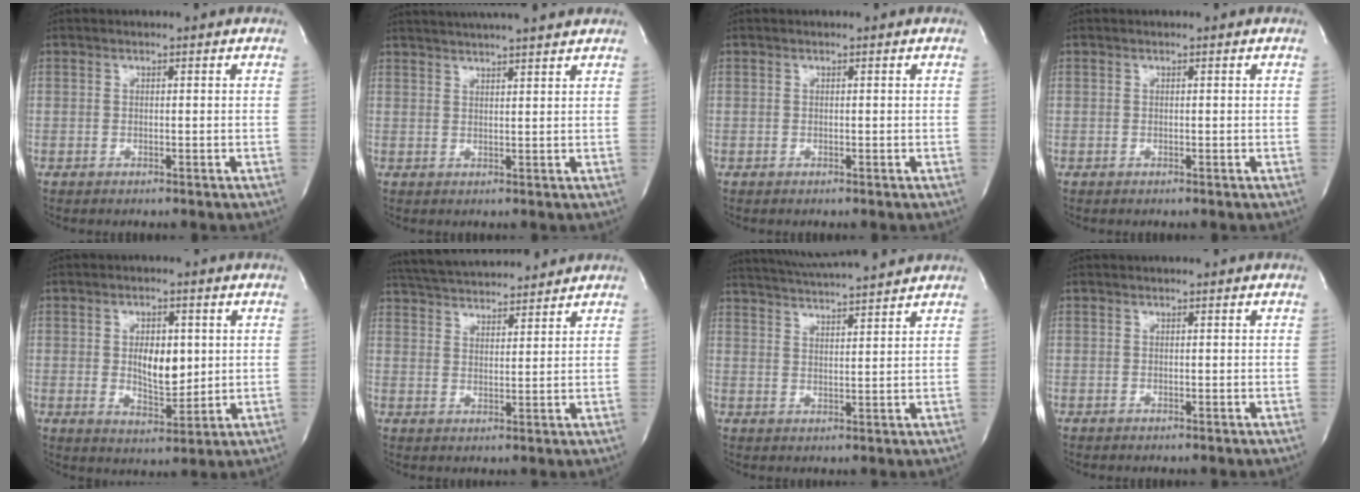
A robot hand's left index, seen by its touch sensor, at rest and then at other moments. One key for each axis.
{"total": 12.3, "fx": 11.1, "fy": 0.5, "fz": 5.3, "tx": -0.090, "ty": 0.026, "tz": 0.150}
{"total": 0.0}
{"total": 0.0}
{"total": 6.6, "fx": 0.6, "fy": 3.2, "fz": 5.7, "tx": -0.091, "ty": -0.007, "tz": 0.016}
{"total": 12.8, "fx": 12.0, "fy": 1.8, "fz": 3.9, "tx": -0.071, "ty": 0.025, "tz": 0.186}
{"total": 12.4, "fx": 11.5, "fy": 0.1, "fz": 4.6, "tx": -0.087, "ty": 0.018, "tz": 0.166}
{"total": 0.0}